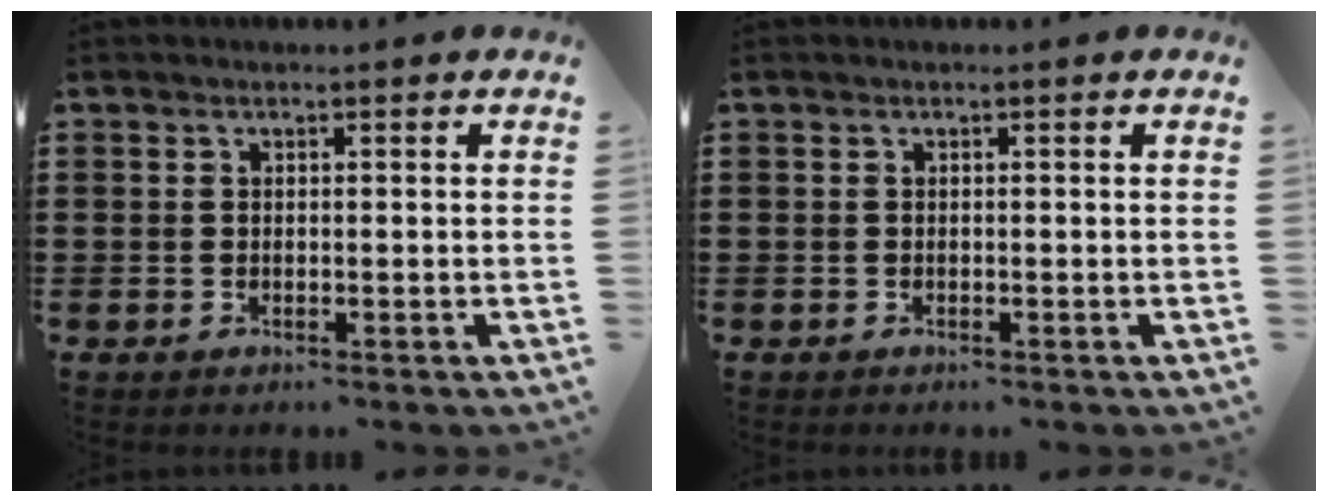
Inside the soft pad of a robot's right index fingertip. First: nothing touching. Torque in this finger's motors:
{"motor_torque": [-0.02, 0.02, 0.00, 0.02]}